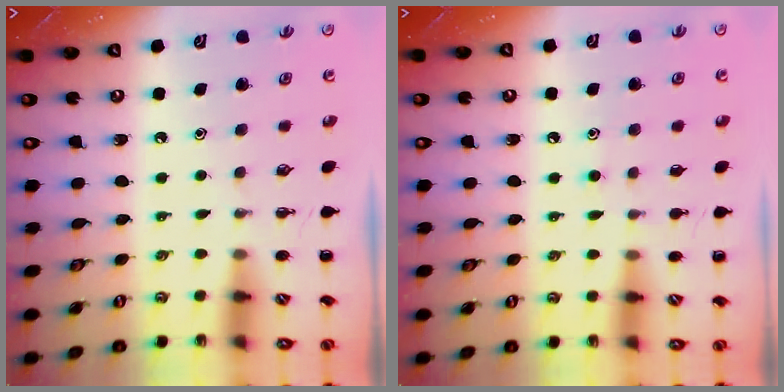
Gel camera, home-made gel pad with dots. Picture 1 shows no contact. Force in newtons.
{"total": 5.8, "press": 5.4, "slide": 2.2}